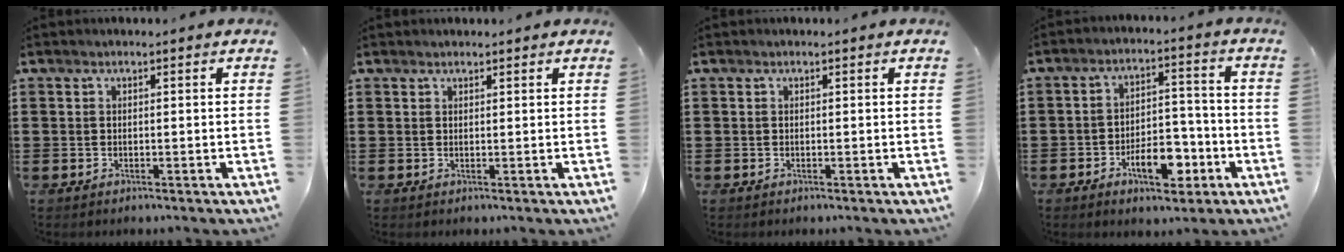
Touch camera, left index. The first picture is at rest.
{"total": 0.9, "force": [0.8, 0.2, 0.1], "torque": [-0.004, 0.000, 0.017]}
{"total": 0.0}
{"total": 8.0, "force": [-3.8, 3.9, 5.9], "torque": [-0.091, 0.012, -0.068]}